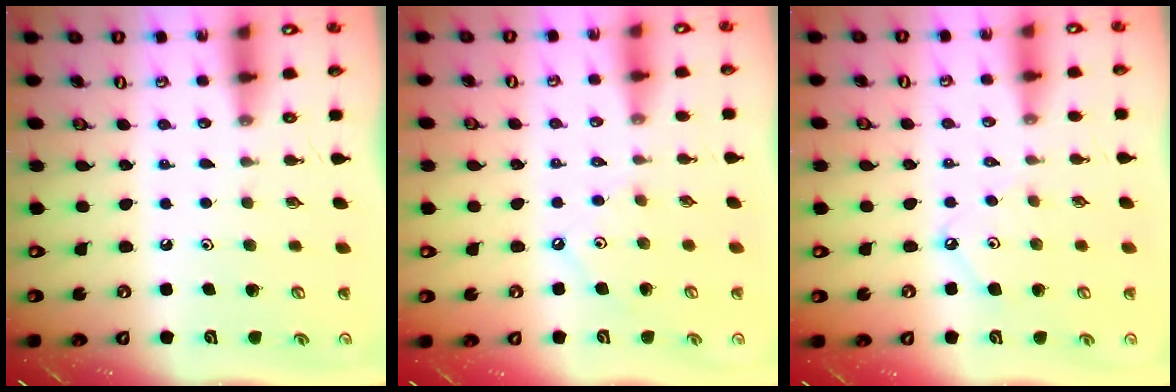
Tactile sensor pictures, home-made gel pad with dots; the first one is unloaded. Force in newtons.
{"total": 1.6, "press": 1.6, "slide": 0.2}
{"total": 3.3, "press": 3.3, "slide": 0.1}